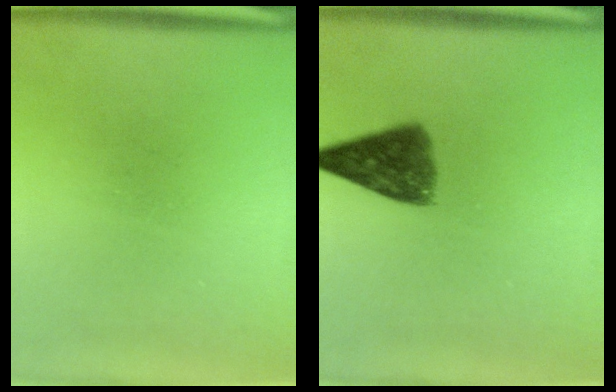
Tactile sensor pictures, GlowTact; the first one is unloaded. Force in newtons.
{"total": 7.6}